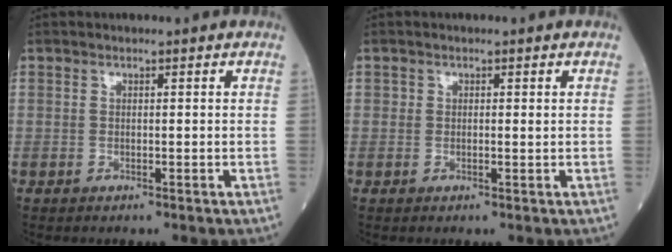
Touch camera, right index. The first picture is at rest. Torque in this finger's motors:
{"motor_torque": [-0.08, -0.04, -0.07, -0.01]}